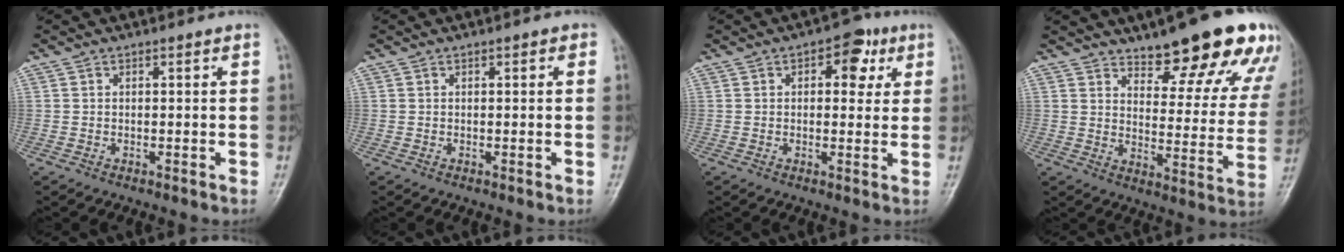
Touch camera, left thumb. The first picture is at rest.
{"total": 1.0, "force": [0.4, 0.5, 0.8], "torque": [-0.008, 0.002, 0.002]}
{"total": 6.3, "force": [2.4, 3.9, 4.3], "torque": [-0.019, -0.002, 0.023]}
{"total": 20.7, "force": [15.0, 6.4, 12.7], "torque": [-0.115, -0.082, 0.191]}